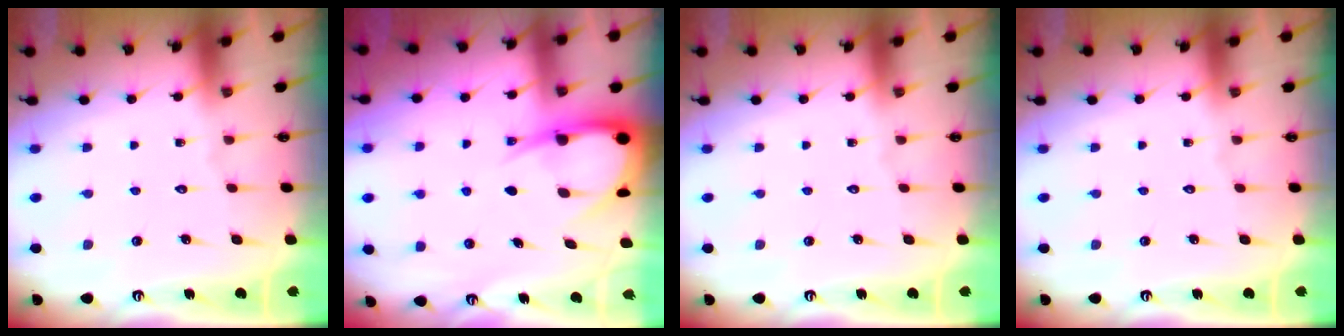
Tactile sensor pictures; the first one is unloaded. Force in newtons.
{"total": 9.2, "press": 9.2, "slide": 0.9}
{"total": 0.0}
{"total": 0.0}